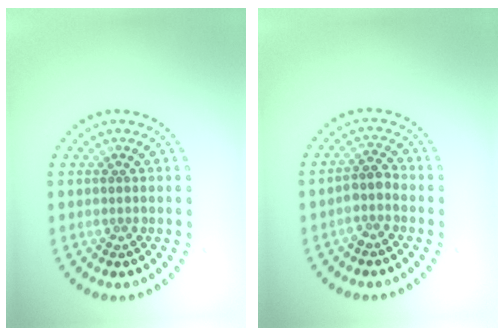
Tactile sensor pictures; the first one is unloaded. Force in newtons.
{"total": 1.8, "press": 1.5, "slide": 0.9}